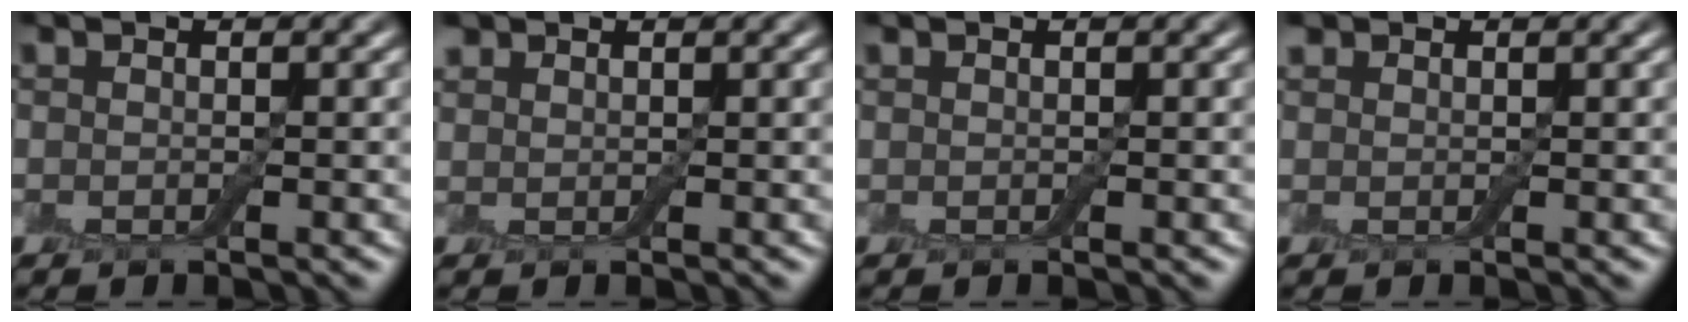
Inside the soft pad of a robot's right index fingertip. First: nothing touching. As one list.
[{"total": 1.0, "force": [0.8, 0.6, 0.1], "torque": [-0.002, 0.005, 0.018]}, {"total": 0.0}, {"total": 0.6, "force": [0.6, 0.3, 0.0], "torque": [0.001, 0.004, 0.011]}]